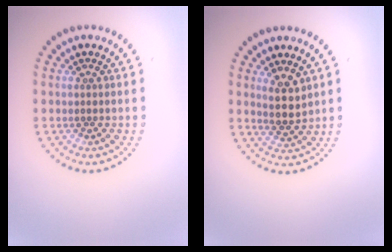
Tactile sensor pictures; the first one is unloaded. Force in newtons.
{"total": 2.7, "press": 2.3, "slide": 1.4}